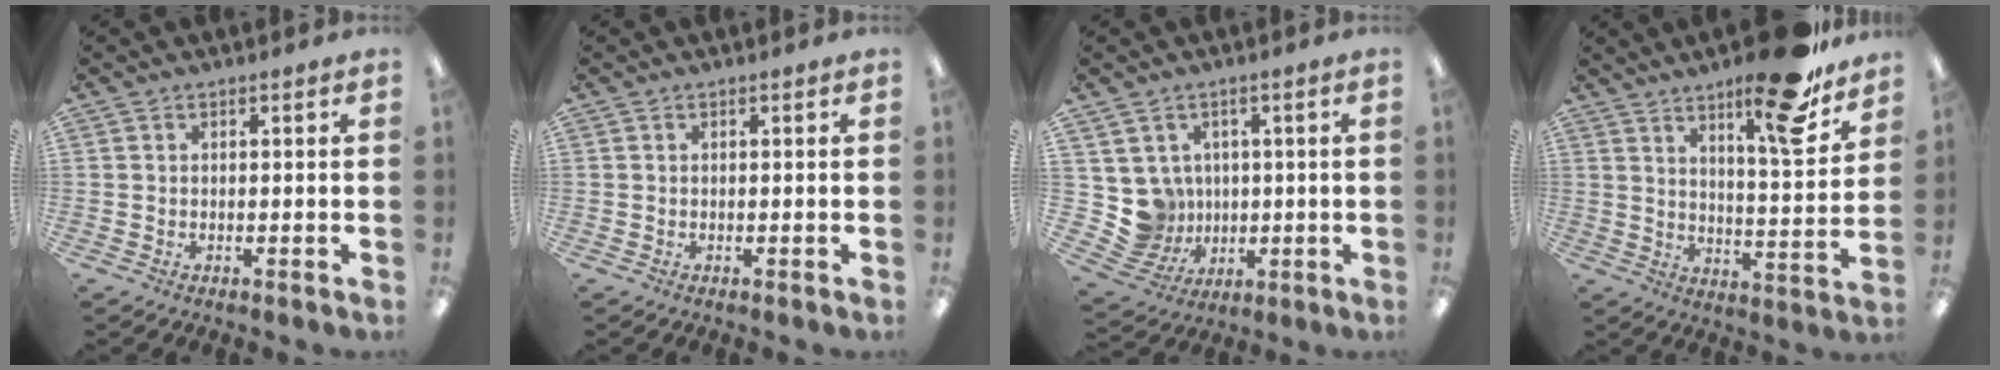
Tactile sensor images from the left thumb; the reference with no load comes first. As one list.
[{"total": 0.0}, {"total": 7.9, "force": [1.6, 7.7, 1.0], "torque": [-0.048, -0.008, 0.043]}, {"total": 17.3, "force": [12.8, 3.6, 11.1], "torque": [-0.160, -0.084, 0.201]}]